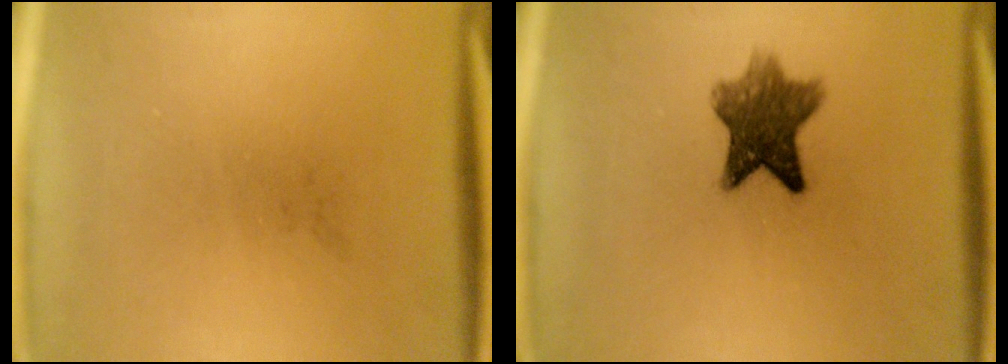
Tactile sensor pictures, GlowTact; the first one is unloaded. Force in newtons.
{"total": 8.1}